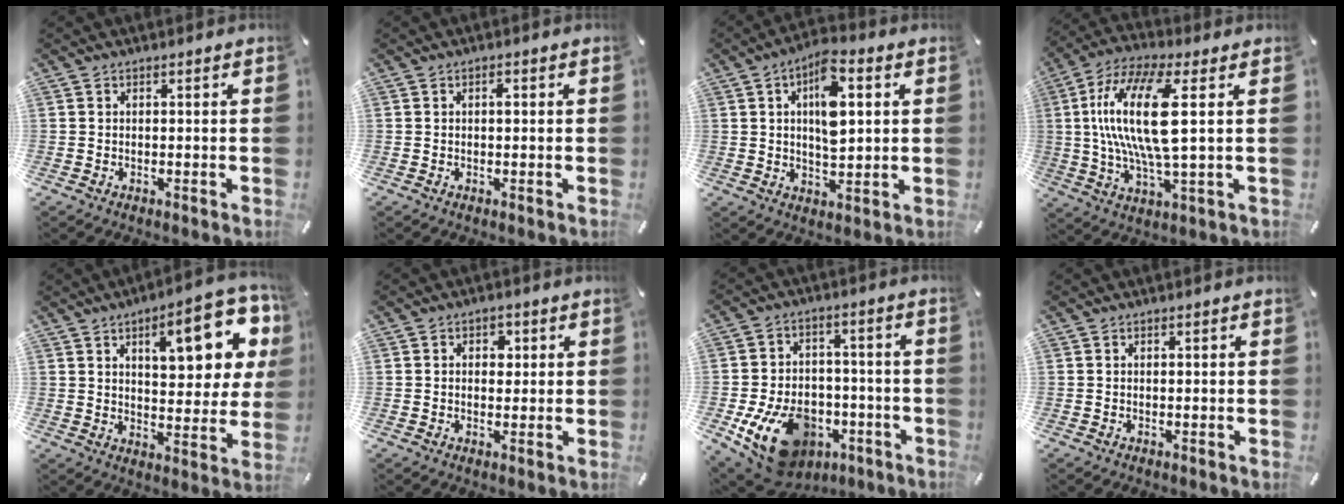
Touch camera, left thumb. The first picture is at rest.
{"total": 1.0, "force": [0.1, 0.5, 0.9], "torque": [-0.019, 0.003, 0.000]}
{"total": 11.1, "force": [3.2, 5.2, 9.2], "torque": [-0.146, -0.008, 0.048]}
{"total": 18.6, "force": [2.9, 5.5, 17.5], "torque": [-0.368, -0.012, 0.036]}
{"total": 18.1, "force": [7.6, 7.3, 14.7], "torque": [-0.195, -0.026, 0.115]}
{"total": 3.2, "force": [0.5, 2.5, 1.9], "torque": [-0.008, -0.005, -0.002]}
{"total": 16.1, "force": [-7.0, 11.2, 9.2], "torque": [-0.158, 0.043, -0.103]}
{"total": 0.0}